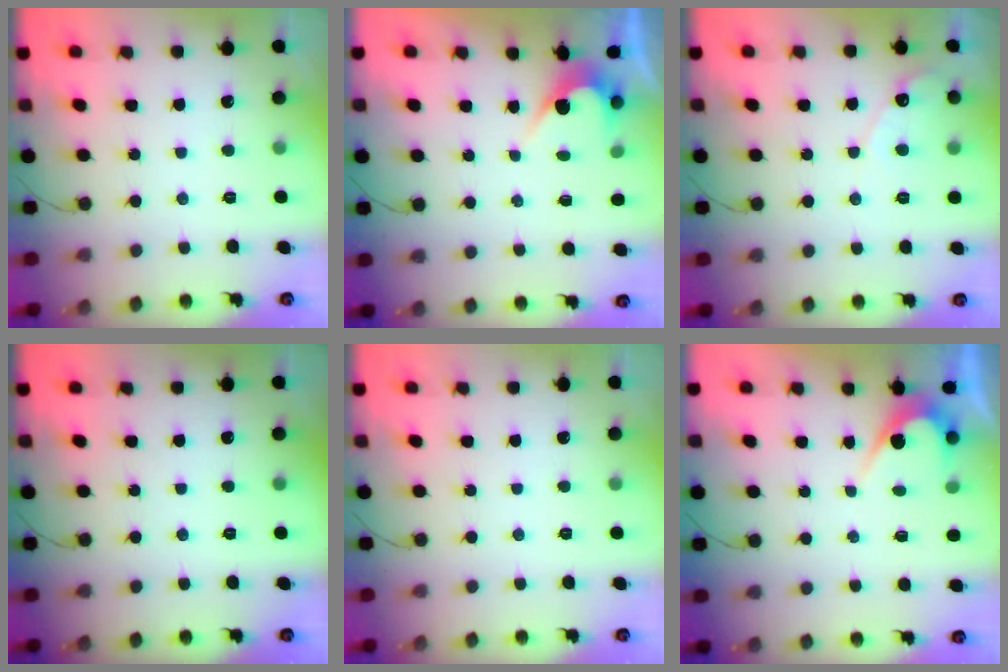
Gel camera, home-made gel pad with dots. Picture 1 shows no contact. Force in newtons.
{"total": 3.1, "press": 3.1, "slide": 0.1}
{"total": 5.6, "press": 5.6, "slide": 0.1}
{"total": 0.0}
{"total": 0.0}
{"total": 5.2, "press": 5.2, "slide": 0.3}